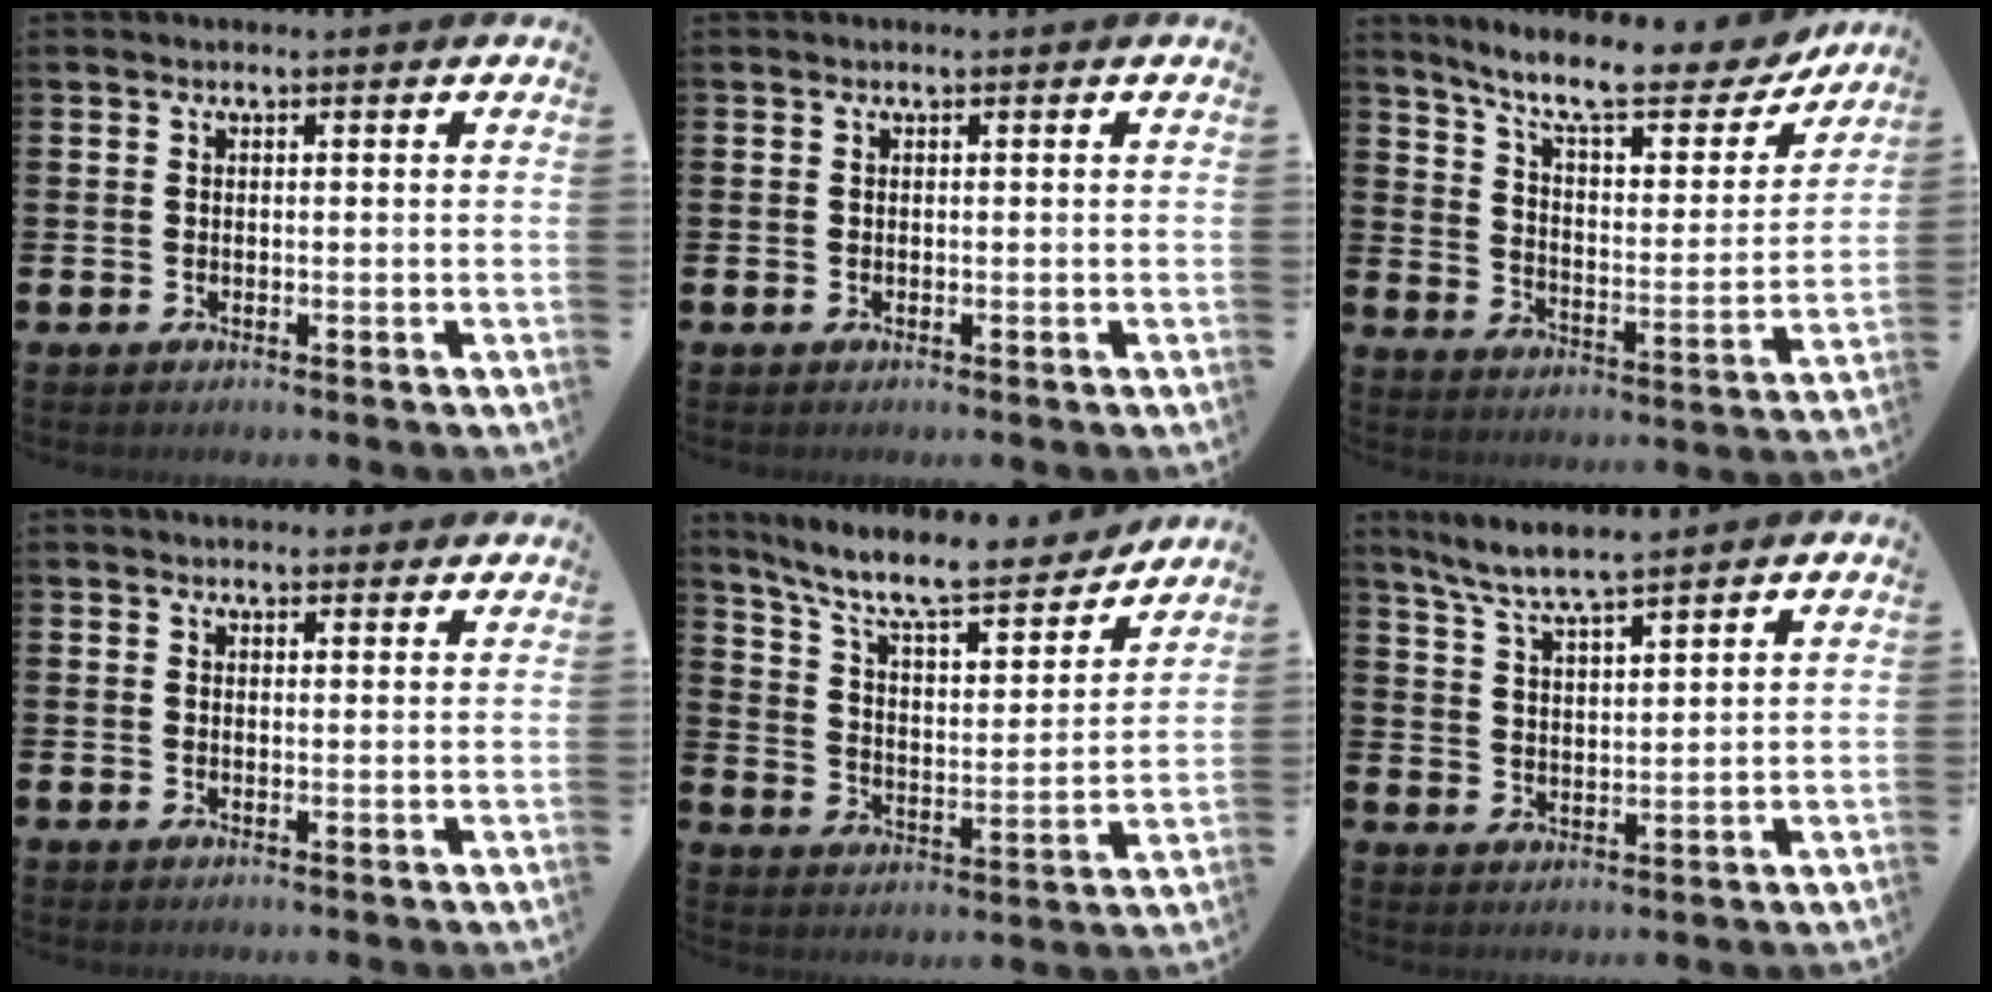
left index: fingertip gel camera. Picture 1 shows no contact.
{"total": 0.0}
{"total": 10.4, "force": [9.0, 2.4, 4.7], "torque": [-0.110, -0.062, 0.149]}
{"total": 2.0, "force": [1.9, 0.5, 0.0], "torque": [0.005, -0.006, 0.035]}
{"total": 10.1, "force": [9.0, 2.0, 4.3], "torque": [-0.109, -0.063, 0.150]}
{"total": 6.5, "force": [6.1, 0.1, 2.1], "torque": [-0.062, -0.023, 0.109]}